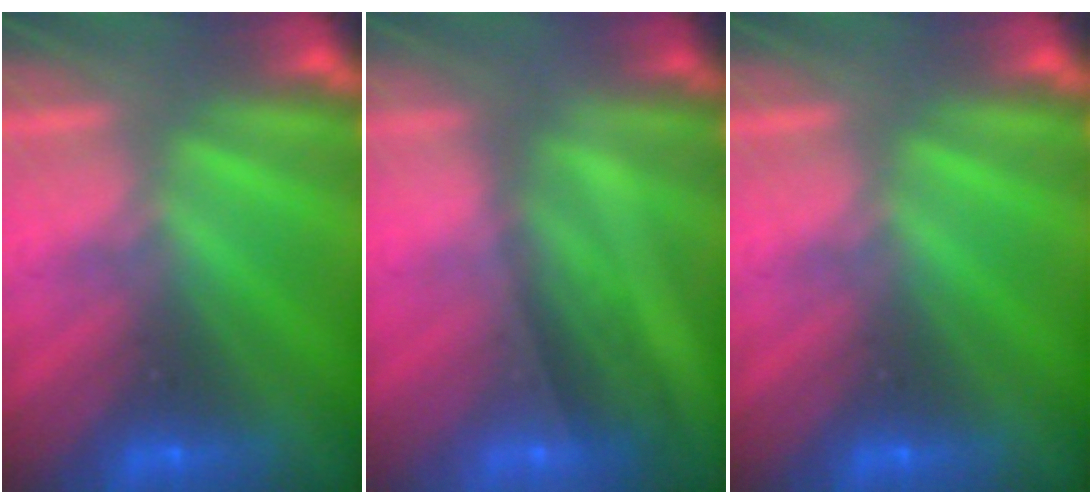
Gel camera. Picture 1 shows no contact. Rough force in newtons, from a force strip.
{"total": 1.9}
{"total": 0.0}